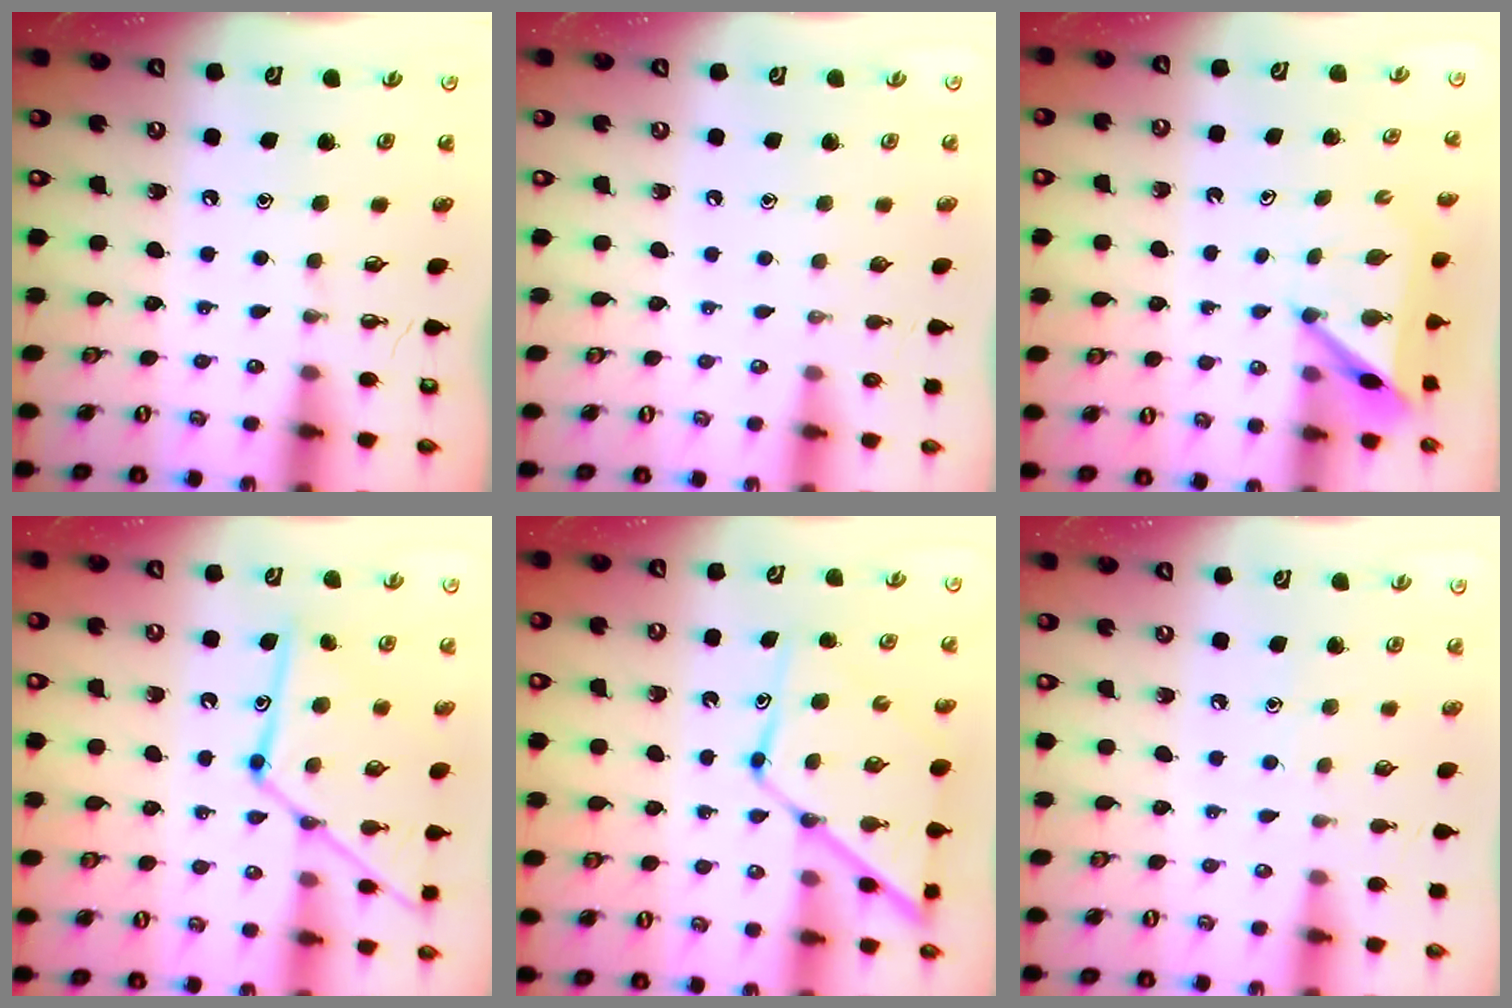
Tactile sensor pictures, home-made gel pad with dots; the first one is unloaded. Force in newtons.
{"total": 0.0}
{"total": 5.7, "press": 5.7, "slide": 0.3}
{"total": 16.8, "press": 16.7, "slide": 1.3}
{"total": 12.3, "press": 12.2, "slide": 1.3}
{"total": 3.8, "press": 3.8, "slide": 0.5}